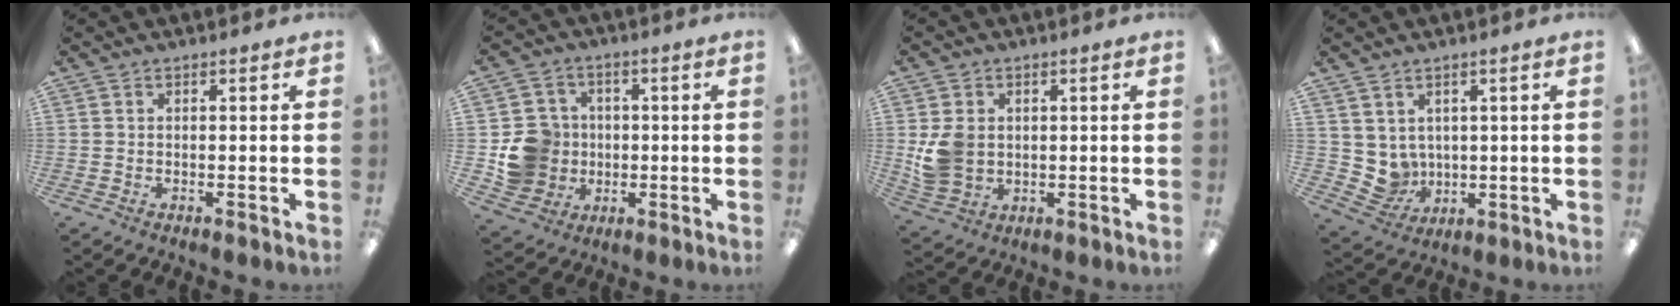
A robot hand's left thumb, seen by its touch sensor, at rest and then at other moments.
{"total": 10.3, "force": [-1.1, 9.9, 2.7], "torque": [-0.057, 0.019, -0.007]}
{"total": 7.3, "force": [0.9, 6.0, 4.1], "torque": [-0.078, 0.006, 0.020]}
{"total": 5.4, "force": [2.7, 4.6, 0.4], "torque": [-0.029, -0.022, 0.059]}